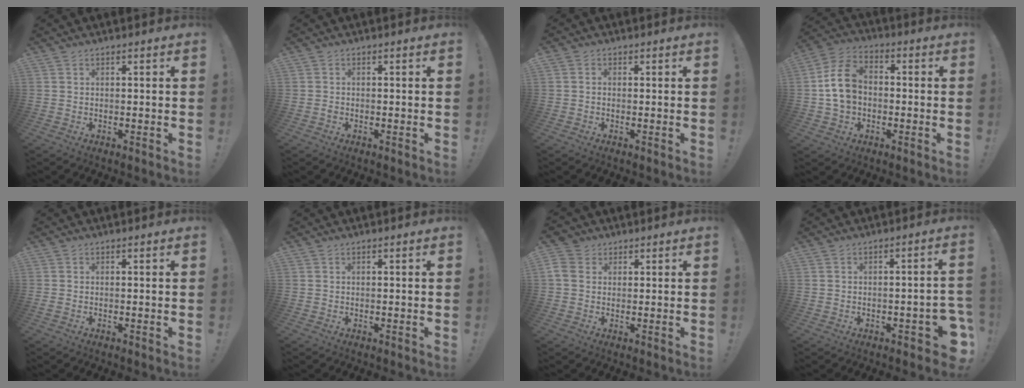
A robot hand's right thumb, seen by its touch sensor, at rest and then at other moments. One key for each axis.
{"total": 0.7, "fx": -0.6, "fy": 0.3, "fz": 0.2, "tx": -0.010, "ty": 0.002, "tz": -0.010}
{"total": 0.7, "fx": -0.2, "fy": 0.7, "fz": 0.3, "tx": -0.009, "ty": 0.003, "tz": -0.003}
{"total": 12.2, "fx": 0.1, "fy": 9.5, "fz": 7.7, "tx": -0.124, "ty": 0.017, "tz": 0.007}
{"total": 0.6, "fx": 0.0, "fy": -0.1, "fz": 0.6, "tx": -0.011, "ty": -0.002, "tz": 0.000}
{"total": 0.0}
{"total": 5.2, "fx": 1.6, "fy": 4.2, "fz": 2.7, "tx": -0.062, "ty": 0.005, "tz": 0.033}
{"total": 5.1, "fx": -2.6, "fy": 1.7, "fz": 4.1, "tx": -0.058, "ty": 0.012, "tz": -0.037}